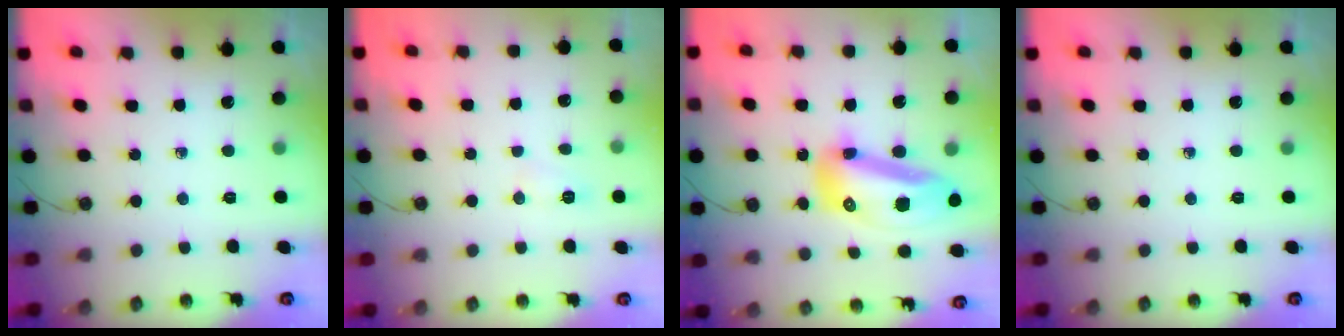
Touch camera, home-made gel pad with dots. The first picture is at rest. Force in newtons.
{"total": 5.3, "press": 5.2, "slide": 0.6}
{"total": 16.9, "press": 16.8, "slide": 2.2}
{"total": 0.0}